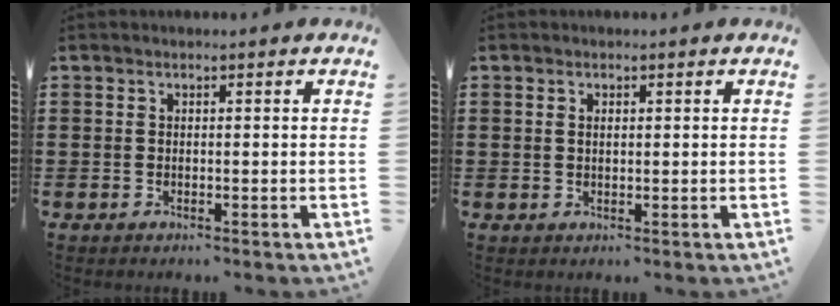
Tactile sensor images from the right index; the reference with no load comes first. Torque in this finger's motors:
{"motor_torque": [0.00, 0.41, -0.03, -0.01]}